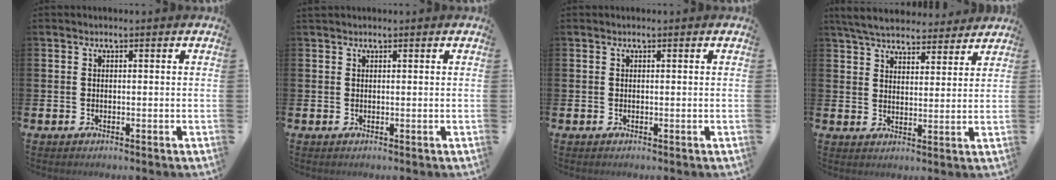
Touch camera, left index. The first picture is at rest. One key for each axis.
{"total": 0.7, "fx": 0.6, "fy": 0.2, "fz": 0.1, "tx": 0.009, "ty": -0.002, "tz": 0.010}
{"total": 0.0}
{"total": 6.0, "fx": 5.7, "fy": 1.3, "fz": 1.1, "tx": -0.043, "ty": -0.030, "tz": 0.103}